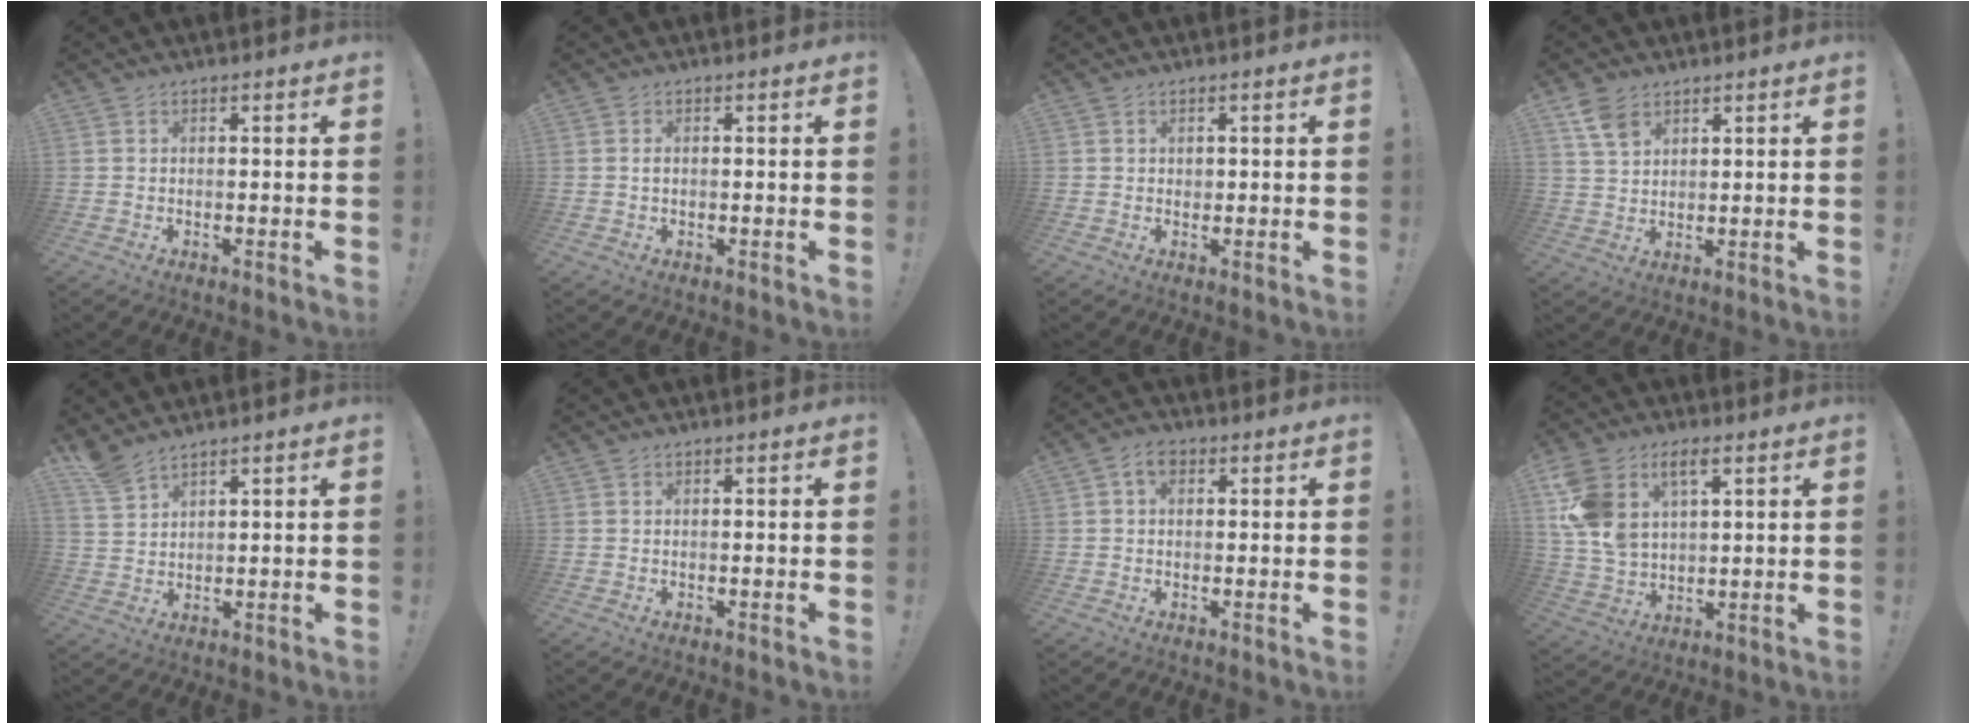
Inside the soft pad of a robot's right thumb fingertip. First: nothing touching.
{"total": 0.8, "force": [0.1, 0.5, 0.6], "torque": [-0.020, 0.006, 0.002]}
{"total": 0.7, "force": [0.3, 0.6, 0.1], "torque": [0.000, 0.001, 0.004]}
{"total": 6.6, "force": [4.0, 3.9, 3.5], "torque": [-0.060, -0.017, 0.078]}
{"total": 5.5, "force": [4.7, 1.6, 2.3], "torque": [-0.047, -0.026, 0.091]}
{"total": 0.0}
{"total": 4.3, "force": [1.4, 2.6, 3.1], "torque": [-0.046, 0.003, 0.026]}
{"total": 12.9, "force": [5.8, 8.2, 8.1], "torque": [-0.168, -0.021, 0.112]}